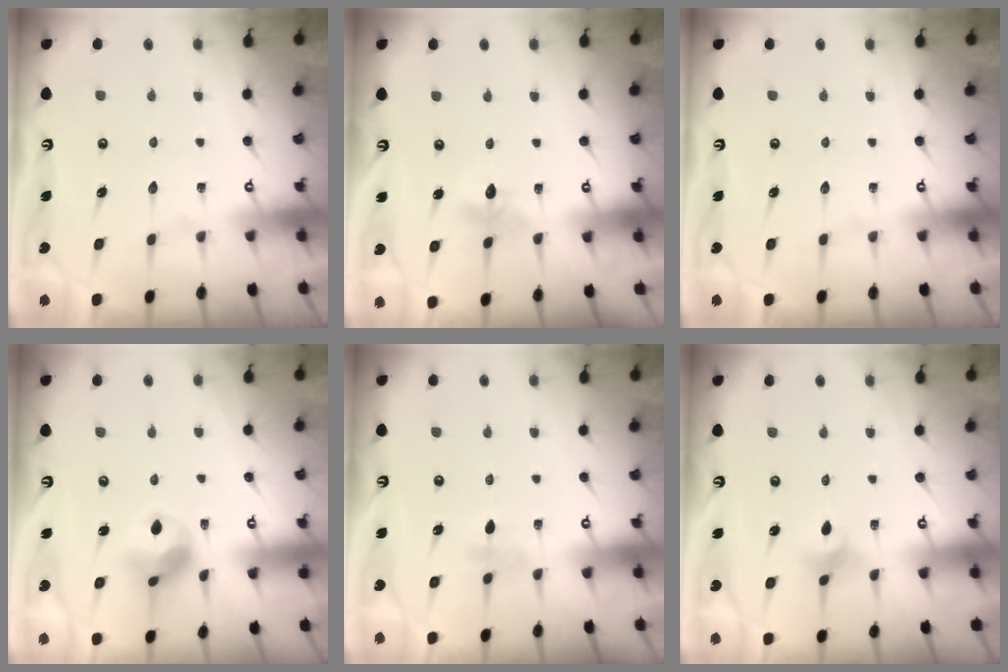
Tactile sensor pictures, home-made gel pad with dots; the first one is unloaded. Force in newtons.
{"total": 4.8, "press": 4.8, "slide": 0.6}
{"total": 0.0}
{"total": 9.1, "press": 9.0, "slide": 1.1}
{"total": 3.0, "press": 2.9, "slide": 0.6}
{"total": 2.8, "press": 2.8, "slide": 0.5}